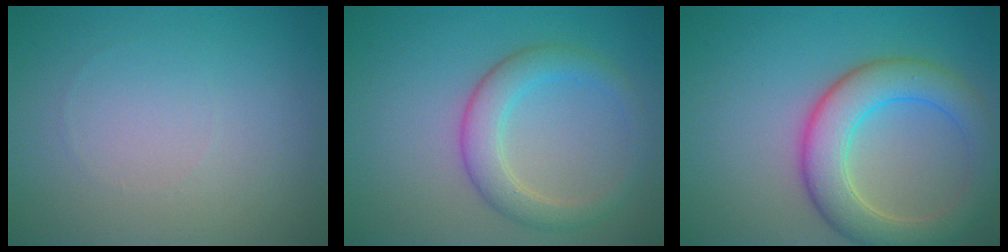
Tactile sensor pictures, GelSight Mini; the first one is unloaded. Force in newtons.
{"total": 3.7, "press": 3.7, "slide": 0.0}
{"total": 6.6, "press": 6.6, "slide": 0.4}